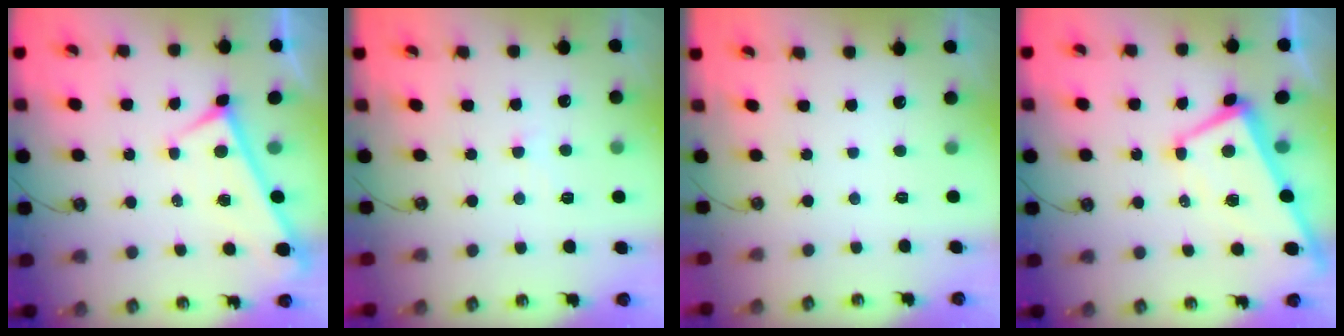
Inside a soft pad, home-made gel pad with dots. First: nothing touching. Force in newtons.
{"total": 0.5, "press": 0.3, "slide": 0.4}
{"total": 0.0}
{"total": 2.8, "press": 2.7, "slide": 0.9}